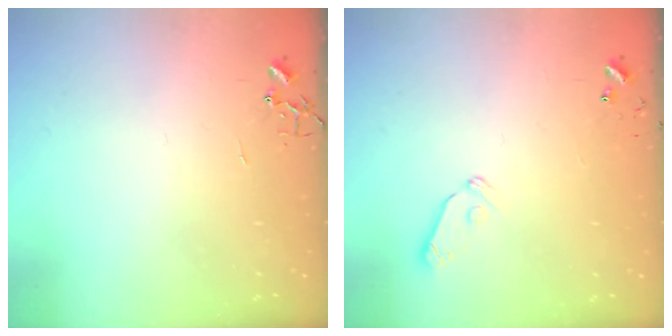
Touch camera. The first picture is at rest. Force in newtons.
{"total": 6.0, "press": 6.0, "slide": 0.7}